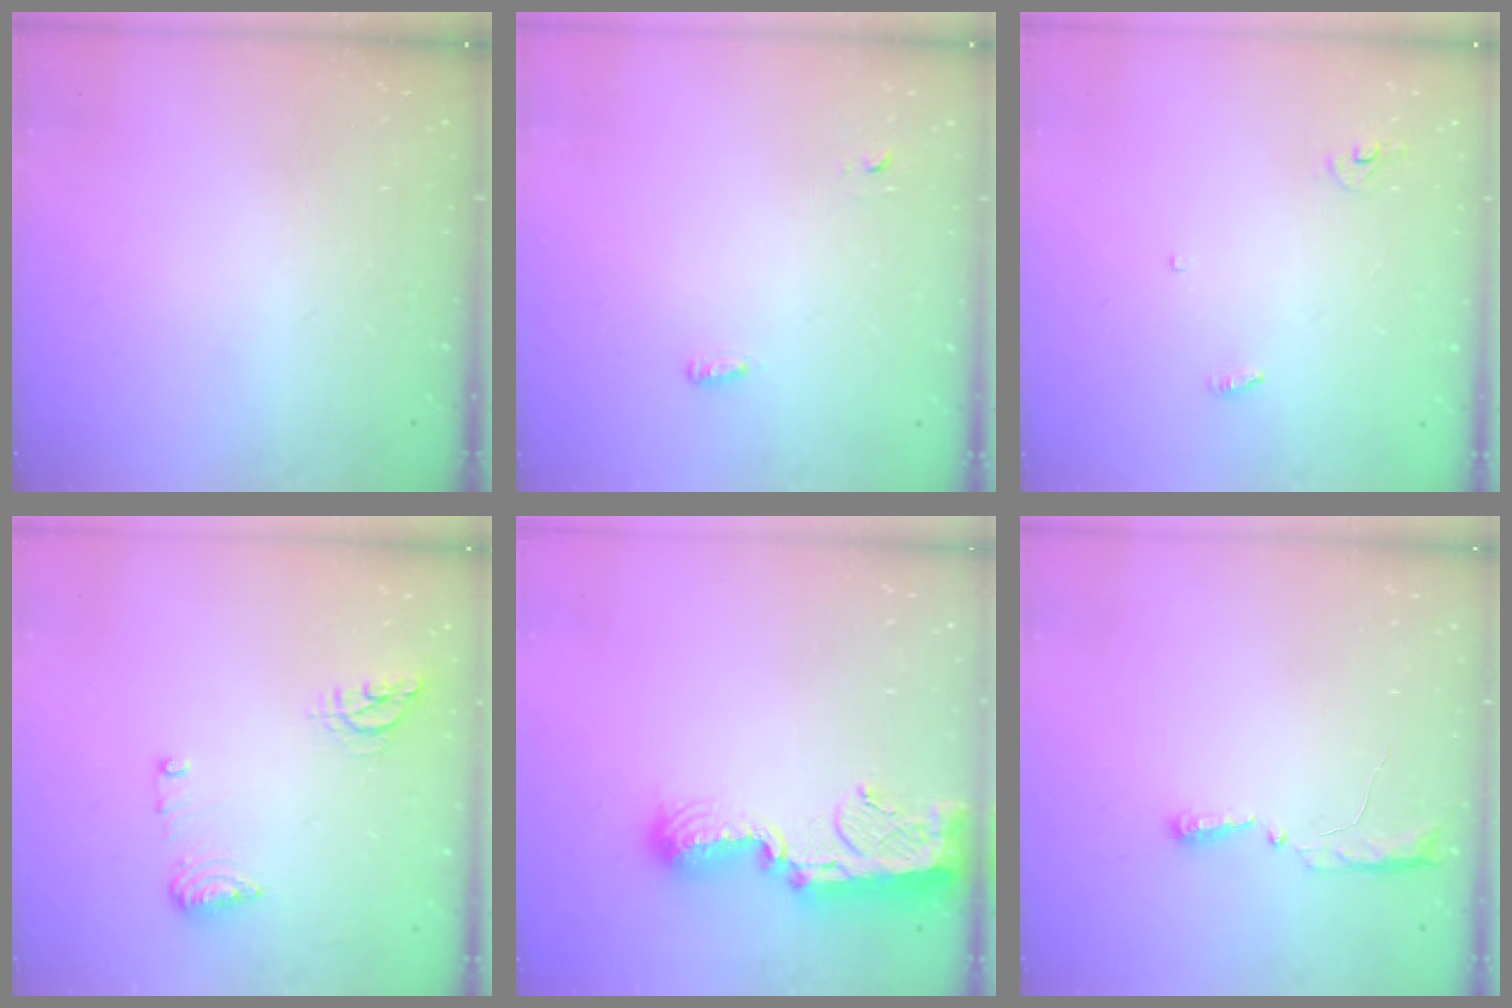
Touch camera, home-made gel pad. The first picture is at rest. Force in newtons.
{"total": 2.8, "press": 2.7, "slide": 0.6}
{"total": 3.1, "press": 3.1, "slide": 0.2}
{"total": 11.7, "press": 10.0, "slide": 6.1}
{"total": 12.6, "press": 12.5, "slide": 1.0}
{"total": 8.2, "press": 5.2, "slide": 6.2}